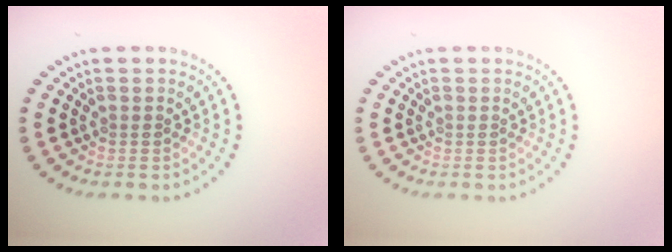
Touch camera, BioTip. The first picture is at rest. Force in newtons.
{"total": 0.0}